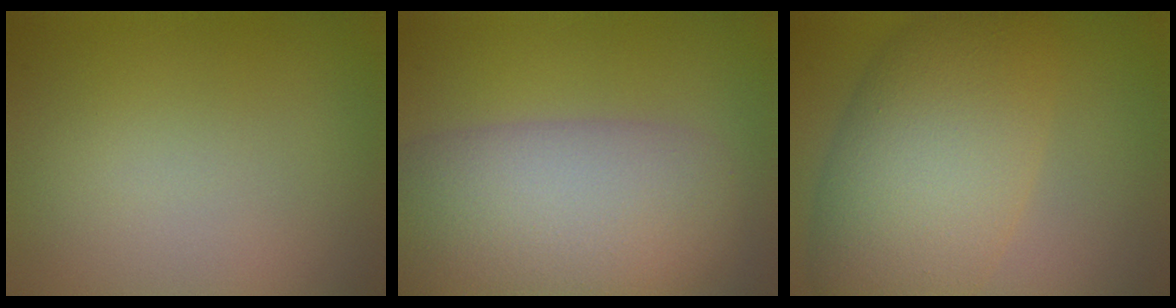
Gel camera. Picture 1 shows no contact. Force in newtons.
{"total": 10.1, "press": 10.1, "slide": 0.7}
{"total": 10.3, "press": 10.3, "slide": 0.5}